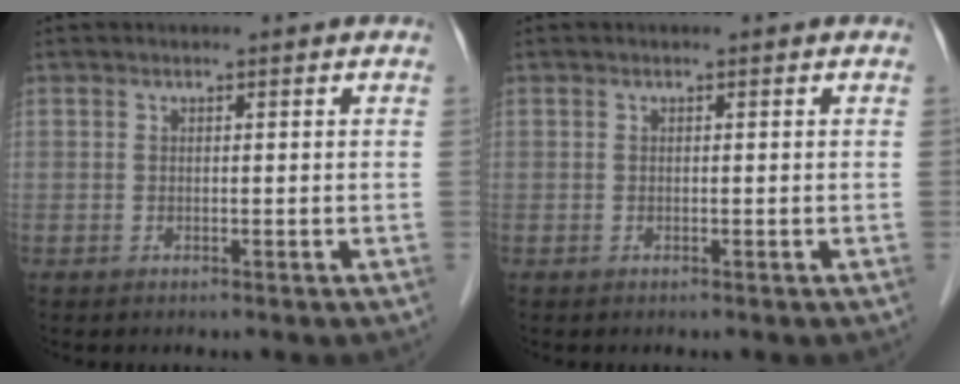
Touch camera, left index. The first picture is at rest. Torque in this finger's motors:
{"motor_torque": [0.00, 0.00, 0.00, 0.00]}